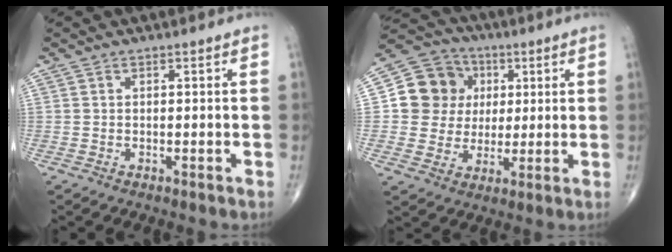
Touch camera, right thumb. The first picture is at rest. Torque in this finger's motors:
{"motor_torque": [-0.60, 0.76, 0.34, -0.15, 0.05]}